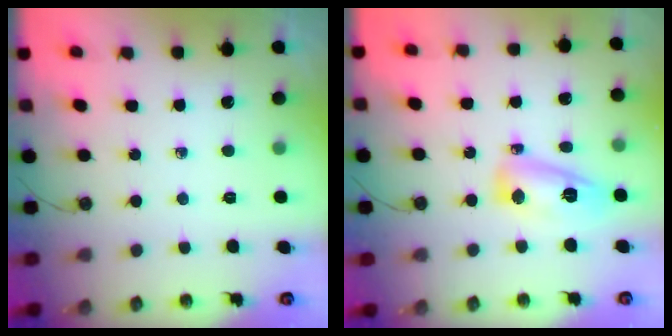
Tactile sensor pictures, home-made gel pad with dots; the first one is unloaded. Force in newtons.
{"total": 11.0, "press": 11.0, "slide": 1.2}